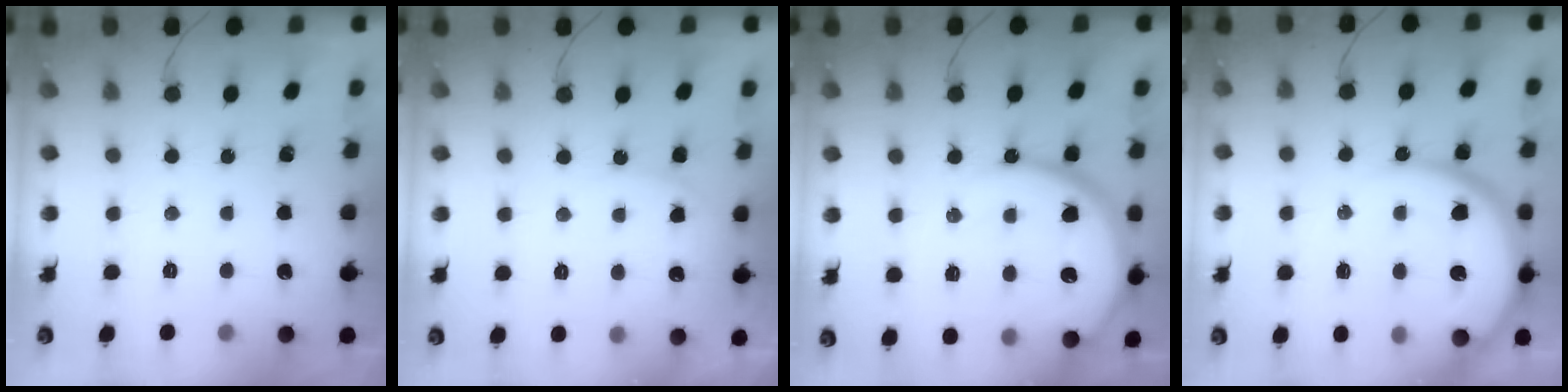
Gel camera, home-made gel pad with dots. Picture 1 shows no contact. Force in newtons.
{"total": 7.1, "press": 7.1, "slide": 0.5}
{"total": 17.2, "press": 17.1, "slide": 1.7}
{"total": 14.3, "press": 14.2, "slide": 1.5}